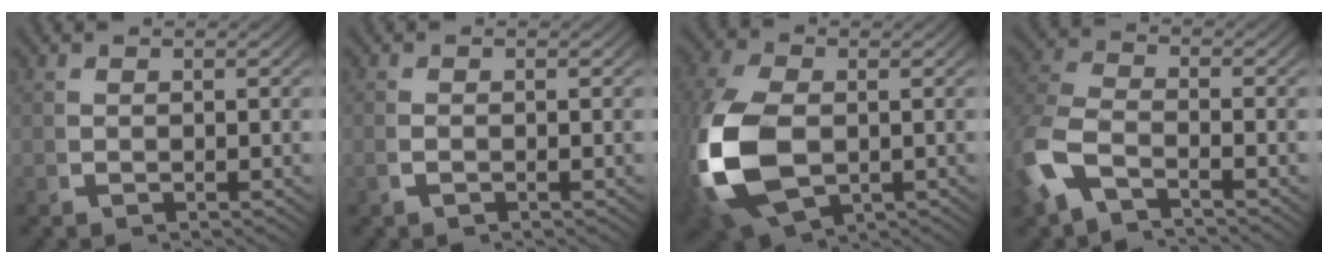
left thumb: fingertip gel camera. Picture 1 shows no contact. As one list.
[{"total": 0.5, "force": [-0.3, 0.2, 0.4], "torque": [-0.014, -0.001, -0.006]}, {"total": 11.6, "force": [-2.0, 7.7, 8.4], "torque": [-0.230, -0.043, -0.007]}, {"total": 6.2, "force": [-1.8, 4.4, 4.1], "torque": [-0.110, -0.009, -0.034]}]